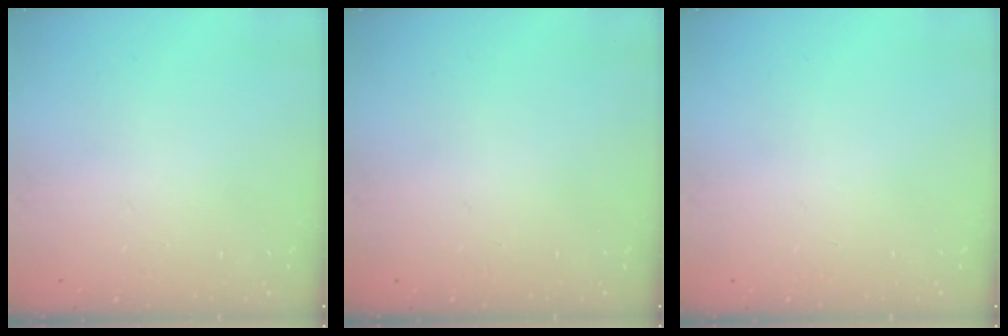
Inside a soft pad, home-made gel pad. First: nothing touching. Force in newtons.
{"total": 0.0}
{"total": 0.0}